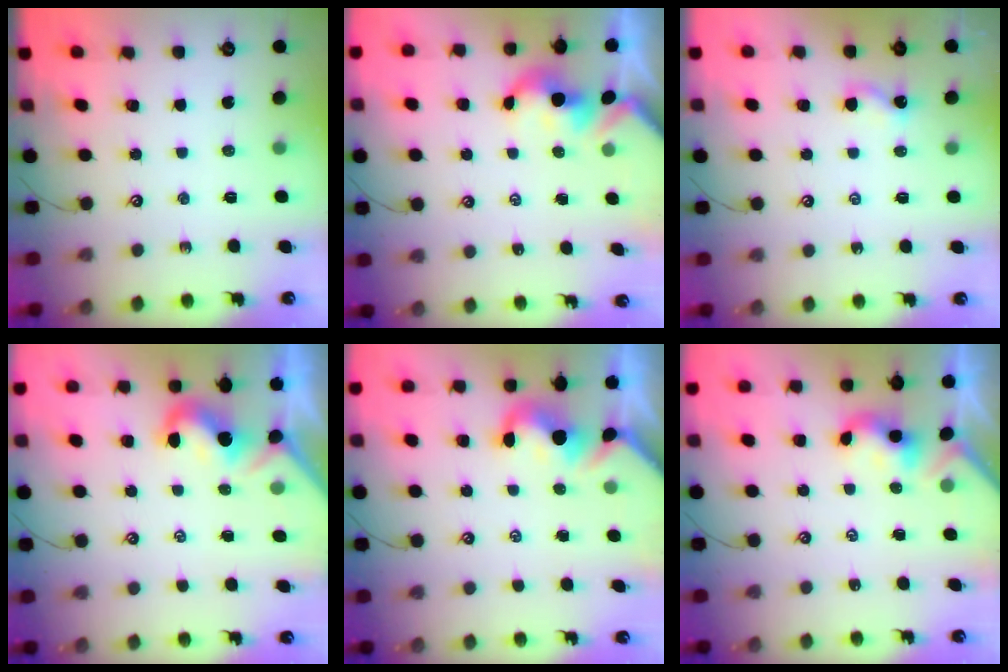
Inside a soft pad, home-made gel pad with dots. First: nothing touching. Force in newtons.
{"total": 1.5, "press": 1.5, "slide": 0.1}
{"total": 1.7, "press": 1.6, "slide": 0.3}
{"total": 2.0, "press": 1.9, "slide": 0.6}
{"total": 1.4, "press": 1.3, "slide": 0.5}
{"total": 2.4, "press": 2.4, "slide": 0.2}